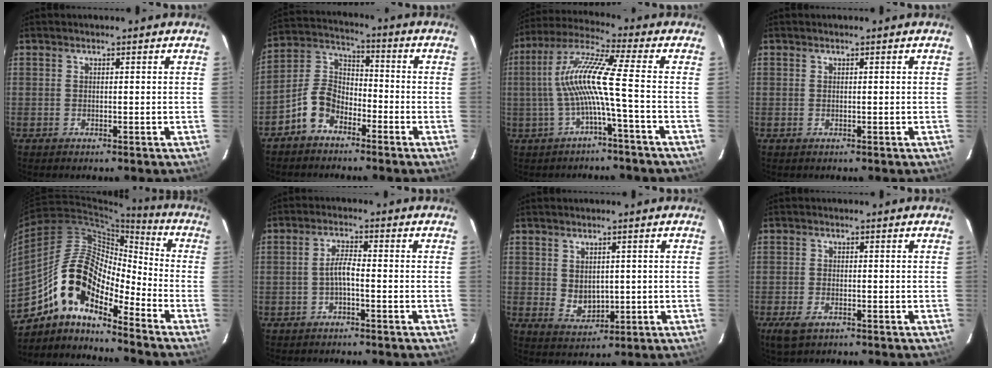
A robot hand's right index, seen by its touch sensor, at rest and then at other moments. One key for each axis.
{"total": 8.2, "fx": -5.3, "fy": 4.9, "fz": 3.8, "tx": -0.088, "ty": 0.028, "tz": -0.110}
{"total": 11.2, "fx": -2.0, "fy": -0.8, "fz": 11.0, "tx": -0.217, "ty": 0.013, "tz": -0.036}
{"total": 0.0}
{"total": 15.4, "fx": -10.6, "fy": 5.5, "fz": 9.7, "tx": -0.165, "ty": 0.009, "tz": -0.213}
{"total": 2.9, "fx": -1.3, "fy": 0.4, "fz": 2.5, "tx": -0.053, "ty": 0.009, "tz": -0.027}
{"total": 4.5, "fx": 0.6, "fy": 3.6, "fz": 2.7, "tx": -0.045, "ty": -0.003, "tz": 0.023}
{"total": 4.2, "fx": -2.5, "fy": 2.0, "fz": 2.7, "tx": -0.068, "ty": -0.008, "tz": -0.048}